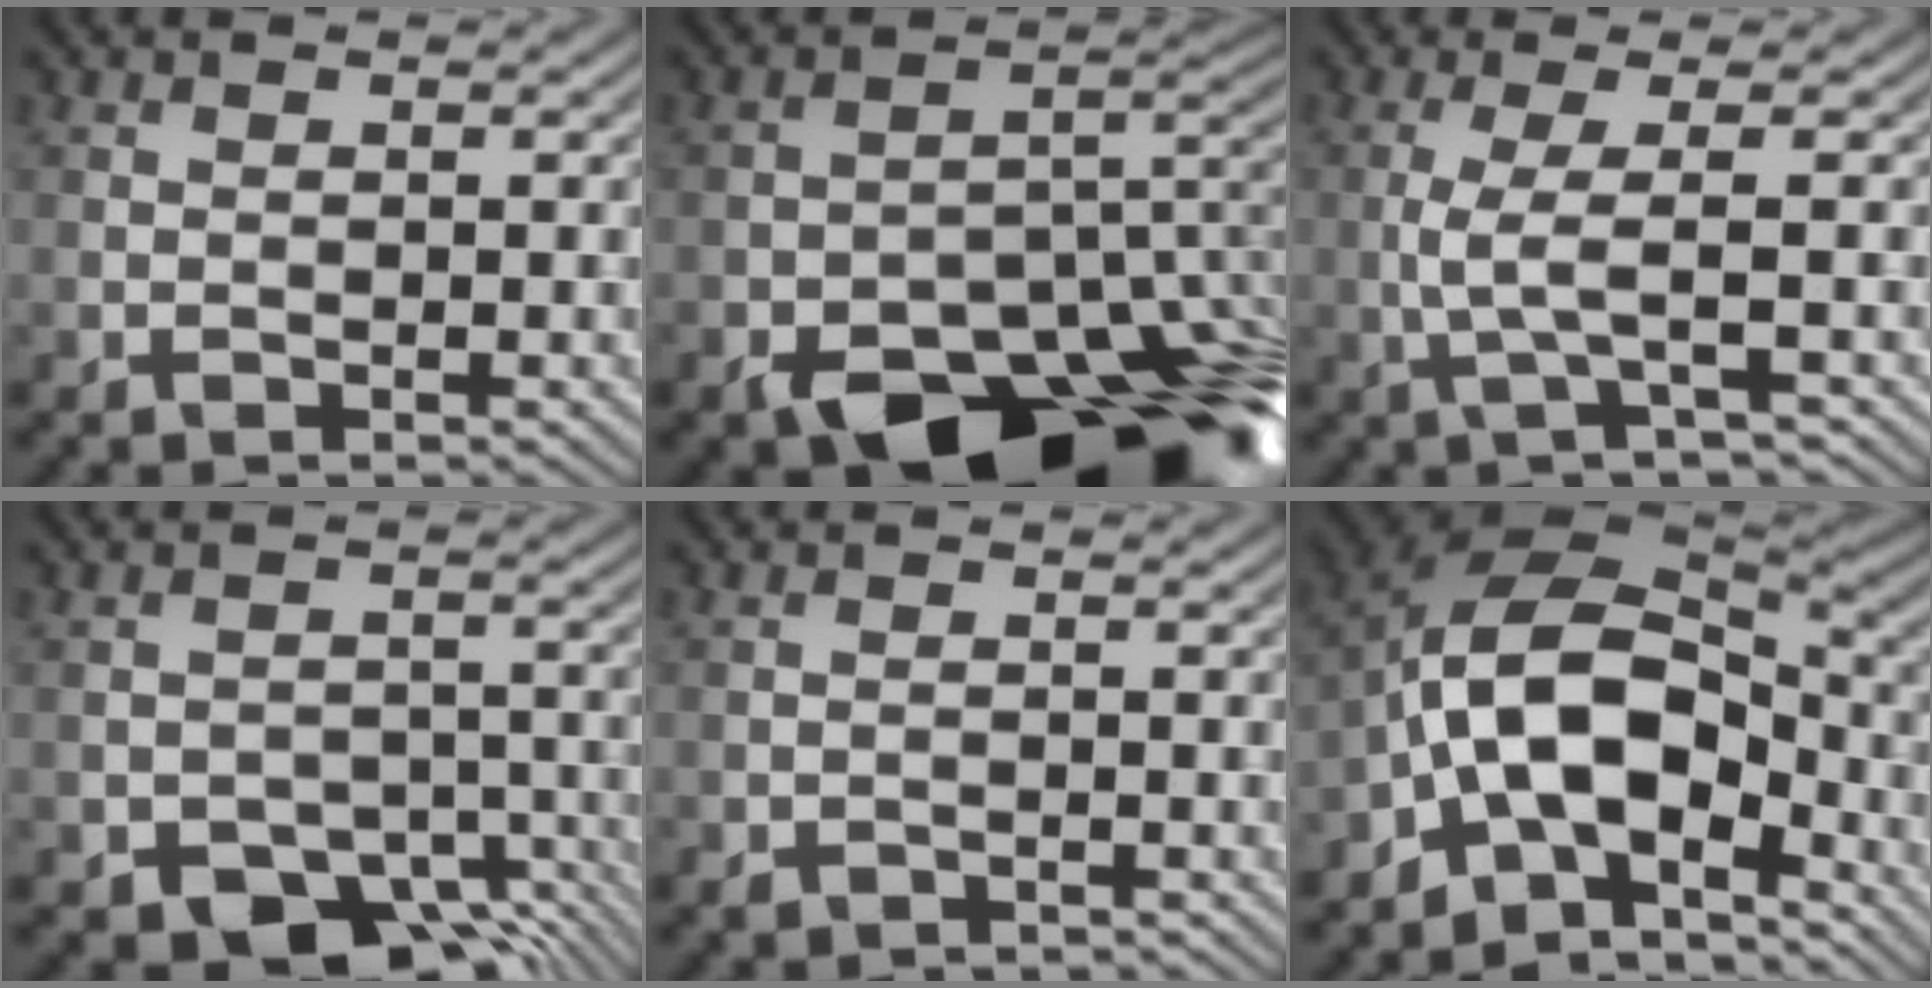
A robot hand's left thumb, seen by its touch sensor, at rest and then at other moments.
{"total": 18.6, "force": [-11.8, 10.1, 10.2], "torque": [-0.130, -0.036, -0.160]}
{"total": 4.3, "force": [-0.3, 0.7, 4.2], "torque": [-0.077, 0.006, -0.014]}
{"total": 9.8, "force": [-6.5, 5.9, 4.3], "torque": [-0.056, -0.018, -0.093]}
{"total": 1.1, "force": [-1.0, 0.4, 0.2], "torque": [-0.005, -0.004, -0.021]}
{"total": 13.3, "force": [-5.6, 7.3, 9.6], "torque": [-0.166, -0.007, -0.116]}